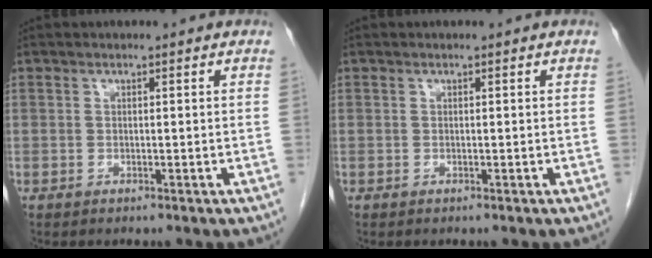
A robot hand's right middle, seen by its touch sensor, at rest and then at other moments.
{"total": 0.0}